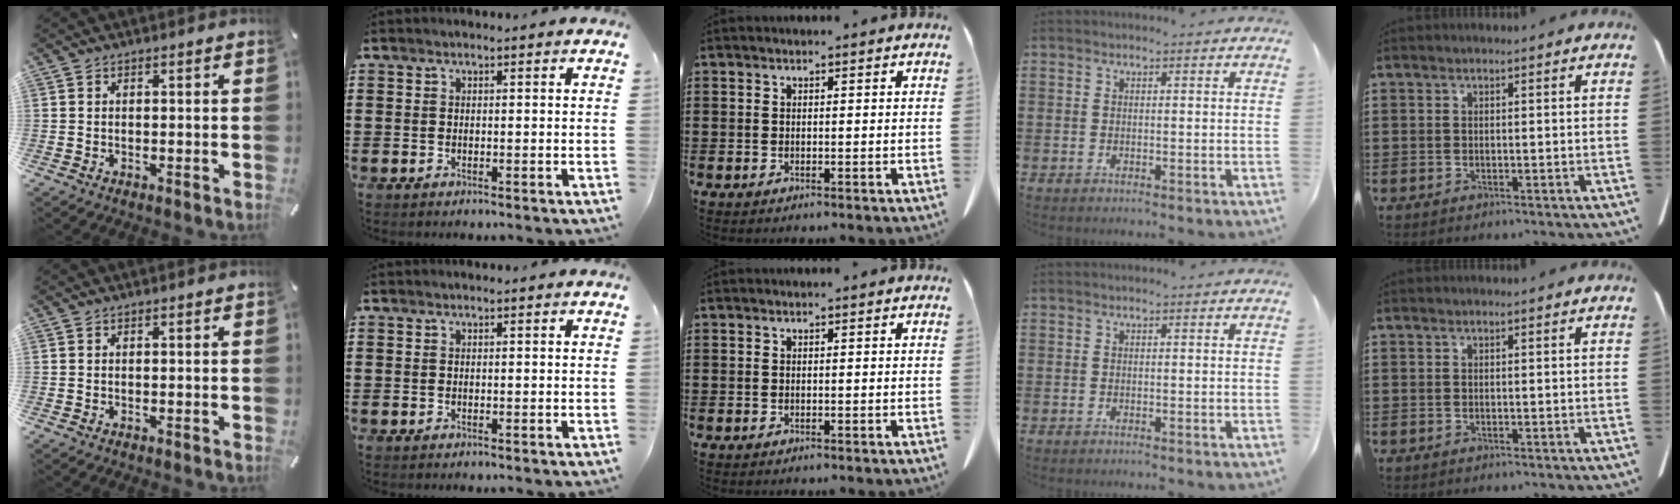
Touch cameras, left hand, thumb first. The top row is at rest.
{}